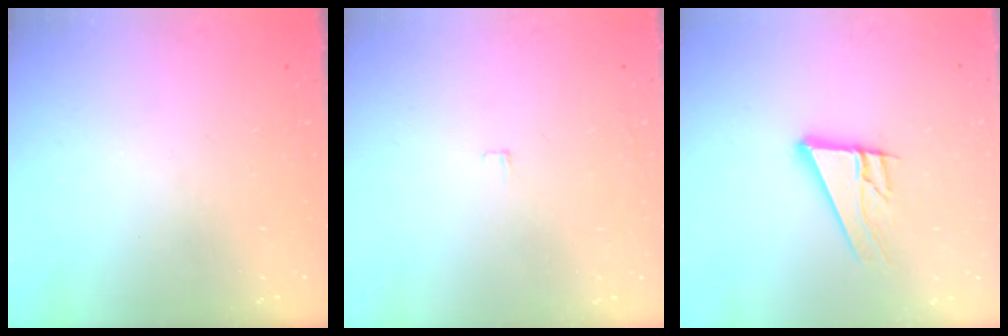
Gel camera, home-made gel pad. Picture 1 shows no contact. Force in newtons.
{"total": 3.4, "press": 3.4, "slide": 0.3}
{"total": 11.4, "press": 11.3, "slide": 2.0}